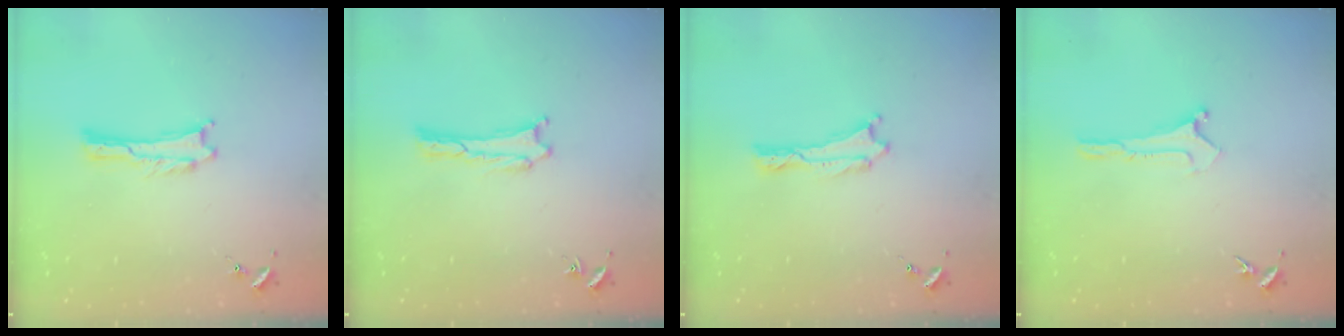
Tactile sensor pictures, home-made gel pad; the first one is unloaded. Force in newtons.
{"total": 0.0}
{"total": 0.0}
{"total": 0.0}